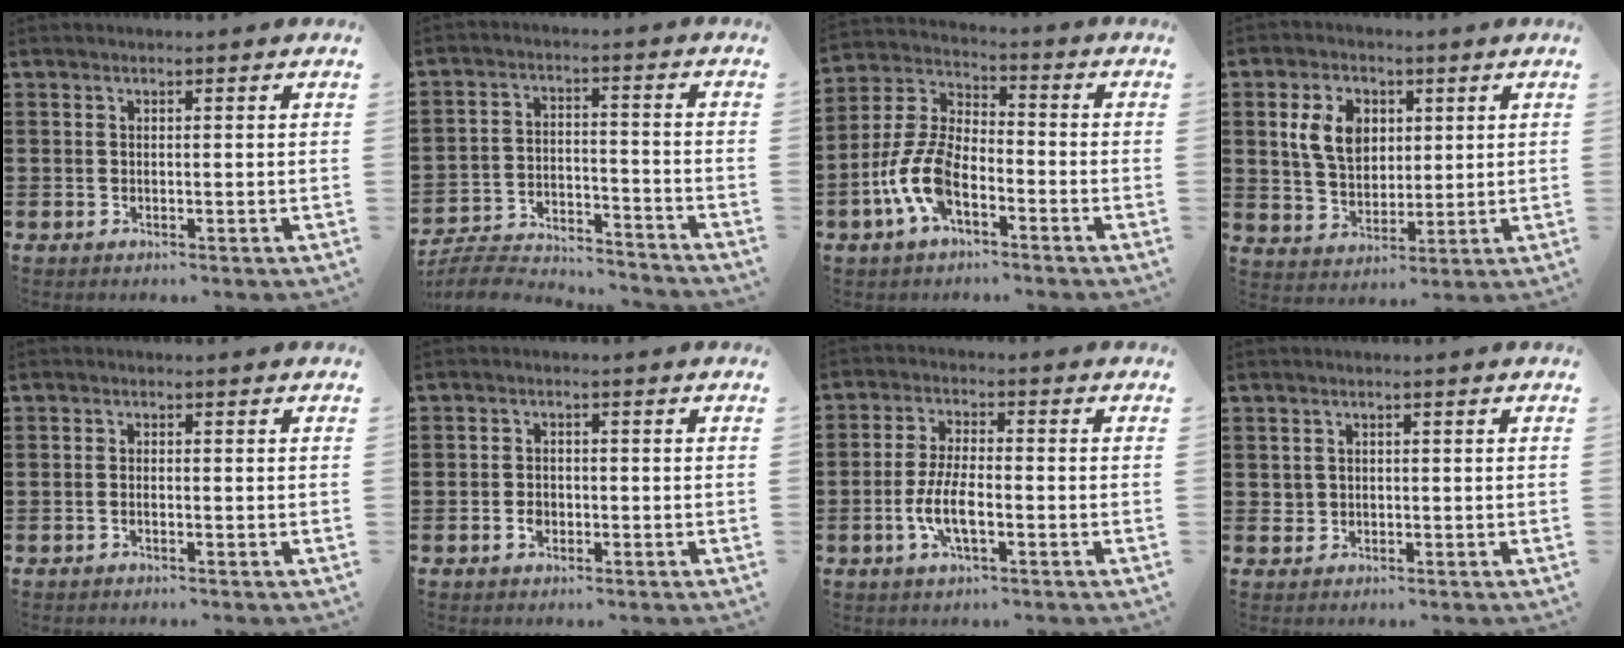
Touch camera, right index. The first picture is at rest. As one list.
[{"total": 5.8, "force": [-5.6, 0.9, 1.2], "torque": [-0.032, 0.001, -0.114]}, {"total": 9.4, "force": [-4.0, 4.5, 7.2], "torque": [-0.193, -0.013, -0.083]}, {"total": 7.5, "force": [2.1, 5.4, 4.7], "torque": [-0.118, 0.011, 0.032]}, {"total": 0.7, "force": [-0.4, -0.1, 0.5], "torque": [-0.012, -0.007, -0.006]}, {"total": 2.0, "force": [-0.8, 1.3, 1.3], "torque": [-0.026, -0.002, -0.014]}, {"total": 6.2, "force": [-1.9, 2.0, 5.6], "torque": [-0.126, -0.009, -0.042]}, {"total": 1.0, "force": [0.2, 1.0, 0.3], "torque": [-0.010, 0.004, 0.003]}]